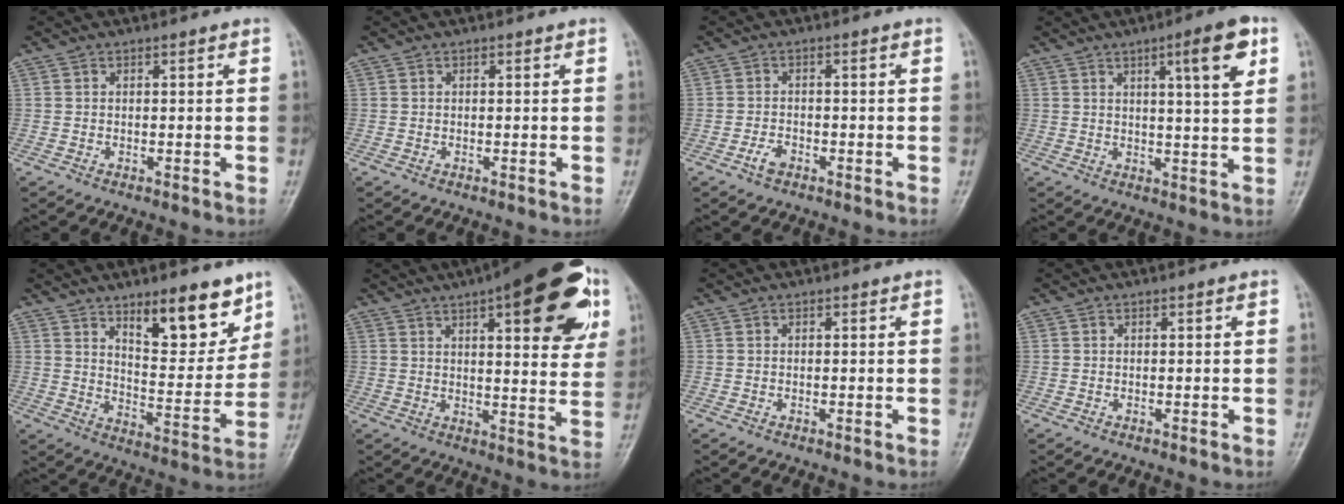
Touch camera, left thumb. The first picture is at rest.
{"total": 0.0}
{"total": 2.5, "force": [-1.5, 1.3, 1.5], "torque": [-0.030, 0.012, -0.028]}
{"total": 8.9, "force": [3.9, 1.3, 7.8], "torque": [-0.107, -0.017, 0.054]}
{"total": 13.6, "force": [8.6, 5.2, 9.2], "torque": [-0.089, -0.061, 0.135]}
{"total": 23.4, "force": [10.8, 7.8, 19.2], "torque": [-0.229, -0.011, 0.142]}
{"total": 0.0}
{"total": 0.0}